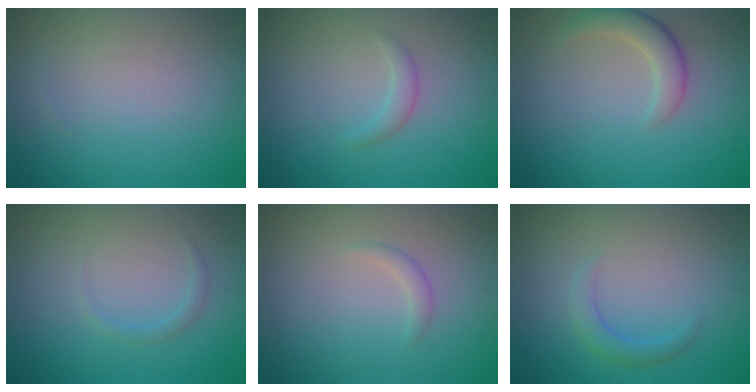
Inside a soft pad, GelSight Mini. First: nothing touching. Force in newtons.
{"total": 1.2, "press": 1.2, "slide": 0.1}
{"total": 2.9, "press": 2.9, "slide": 0.2}
{"total": 0.9, "press": 0.9, "slide": 0.1}
{"total": 0.9, "press": 0.9, "slide": 0.0}
{"total": 1.8, "press": 1.8, "slide": 0.2}